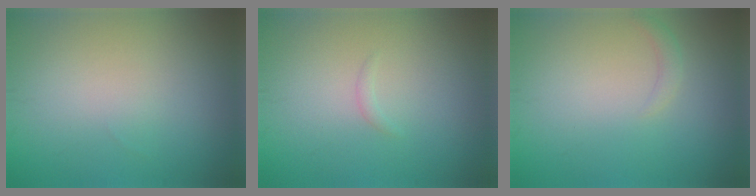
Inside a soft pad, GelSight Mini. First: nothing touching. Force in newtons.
{"total": 0.5, "press": 0.5, "slide": 0.1}
{"total": 0.9, "press": 0.9, "slide": 0.2}